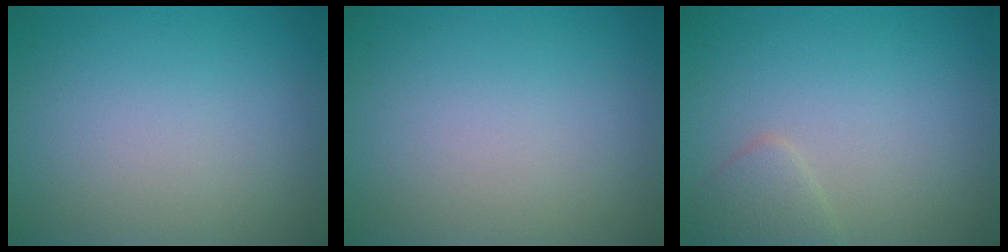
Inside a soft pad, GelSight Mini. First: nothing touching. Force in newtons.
{"total": 0.0}
{"total": 1.6, "press": 1.6, "slide": 0.1}